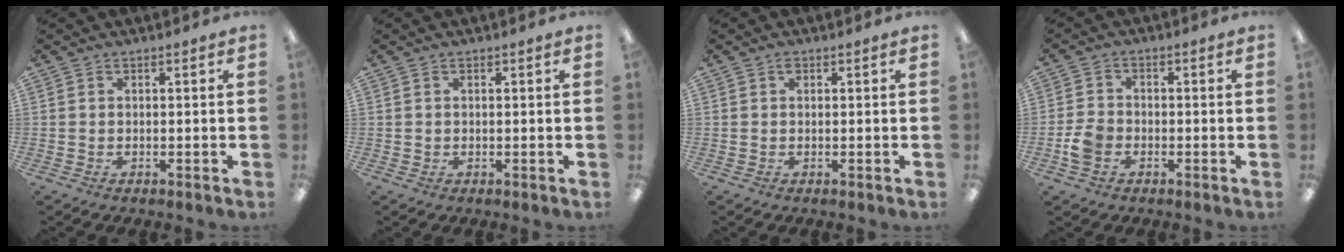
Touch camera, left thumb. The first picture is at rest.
{"total": 0.5, "force": [0.2, 0.5, -0.1], "torque": [0.001, 0.004, 0.003]}
{"total": 0.9, "force": [0.4, 0.5, 0.5], "torque": [-0.012, 0.004, 0.007]}
{"total": 5.0, "force": [-1.8, 3.8, 2.7], "torque": [-0.056, 0.010, -0.034]}